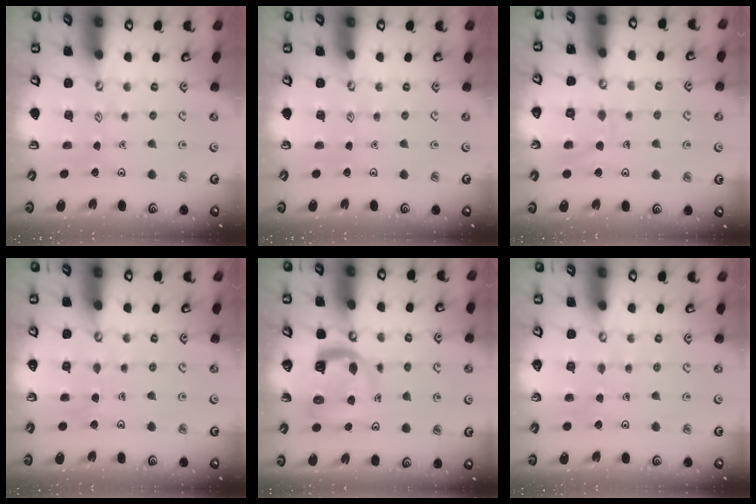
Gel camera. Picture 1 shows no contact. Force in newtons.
{"total": 0.0}
{"total": 9.0, "press": 8.9, "slide": 0.8}
{"total": 3.7, "press": 3.7, "slide": 0.4}
{"total": 9.5, "press": 9.4, "slide": 1.3}
{"total": 5.3, "press": 5.3, "slide": 0.4}